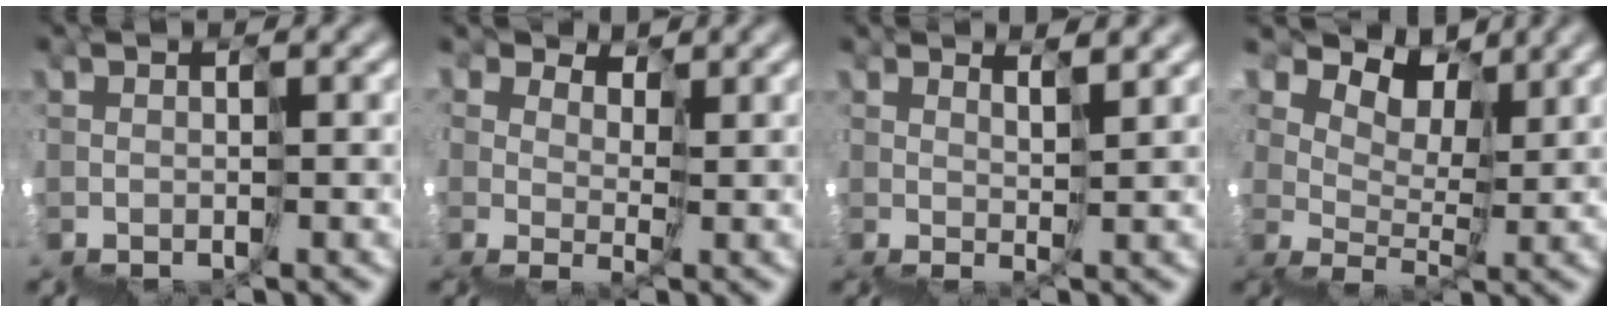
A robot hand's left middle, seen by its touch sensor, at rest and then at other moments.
{"total": 3.1, "force": [2.8, 1.2, 0.0], "torque": [0.009, 0.014, 0.060]}
{"total": 4.2, "force": [3.2, 1.3, 2.5], "torque": [-0.010, 0.031, 0.055]}
{"total": 4.9, "force": [4.7, 0.6, -1.2], "torque": [0.027, 0.020, 0.077]}